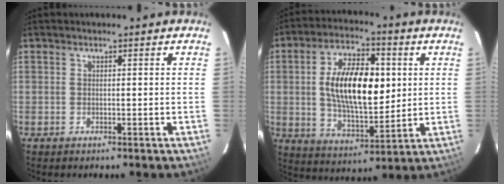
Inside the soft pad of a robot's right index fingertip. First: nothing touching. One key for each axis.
{"total": 16.7, "fx": 2.3, "fy": 8.0, "fz": 14.5, "tx": -0.256, "ty": 0.011, "tz": 0.047}